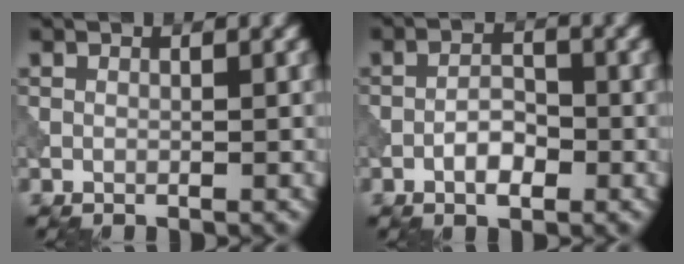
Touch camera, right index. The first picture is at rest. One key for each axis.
{"total": 2.7, "fx": -1.1, "fy": 1.2, "fz": 2.1, "tx": -0.033, "ty": 0.005, "tz": -0.024}